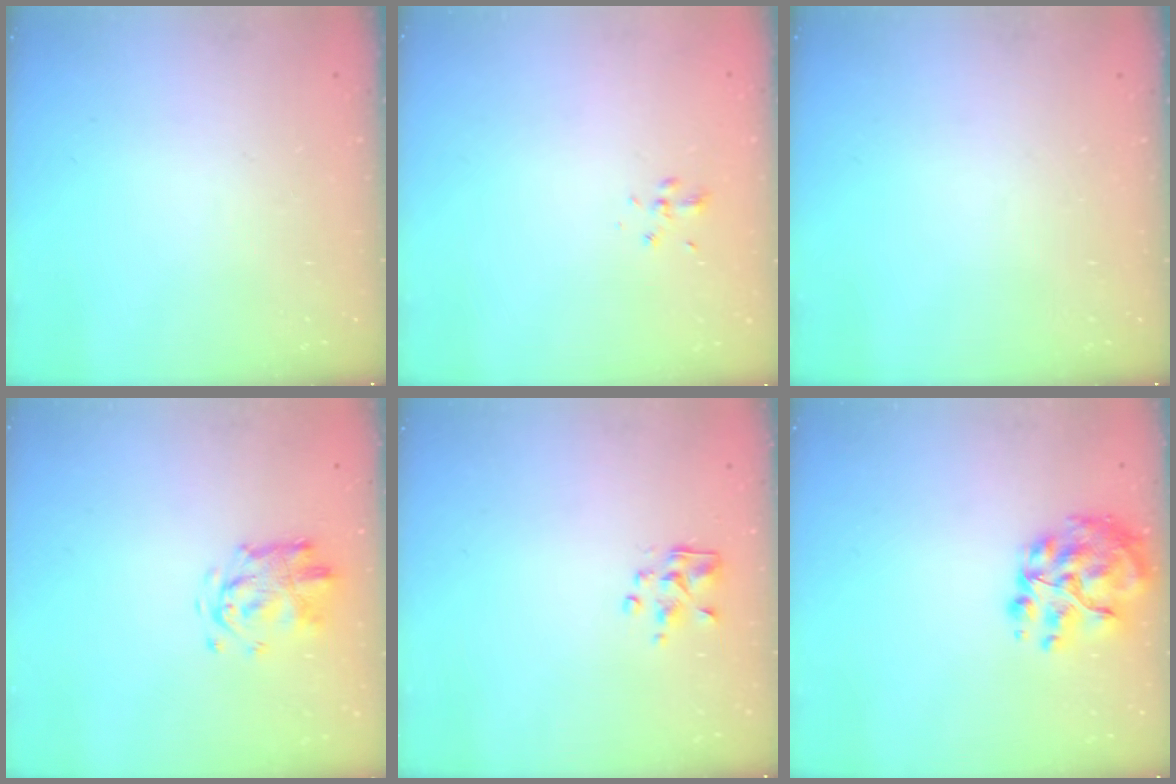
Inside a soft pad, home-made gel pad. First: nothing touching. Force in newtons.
{"total": 2.0, "press": 1.8, "slide": 0.9}
{"total": 0.0}
{"total": 3.5, "press": 3.5, "slide": 0.3}
{"total": 2.4, "press": 2.4, "slide": 0.2}
{"total": 12.1, "press": 11.7, "slide": 2.9}